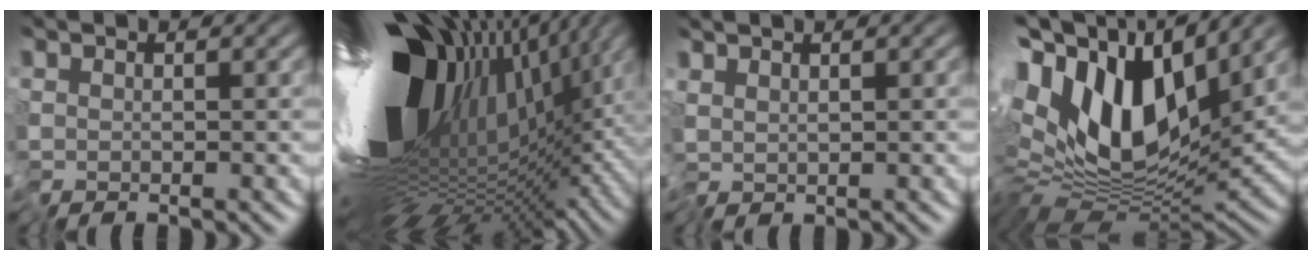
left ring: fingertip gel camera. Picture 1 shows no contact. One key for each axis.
{"total": 17.5, "fx": 1.3, "fy": 8.7, "fz": 15.1, "tx": -0.261, "ty": -0.052, "tz": 0.040}
{"total": 0.9, "fx": 0.3, "fy": 0.2, "fz": 0.8, "tx": -0.009, "ty": 0.006, "tz": 0.006}
{"total": 13.8, "fx": 4.3, "fy": 7.1, "fz": 11.1, "tx": -0.218, "ty": 0.014, "tz": 0.070}